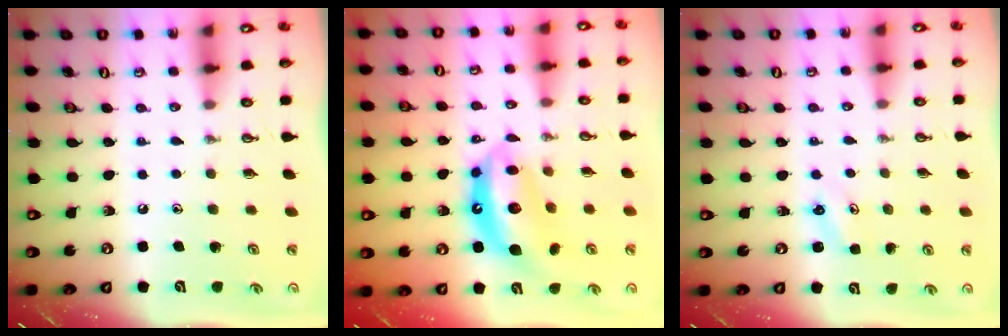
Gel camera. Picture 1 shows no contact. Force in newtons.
{"total": 13.1, "press": 13.0, "slide": 0.9}
{"total": 2.9, "press": 2.9, "slide": 0.3}